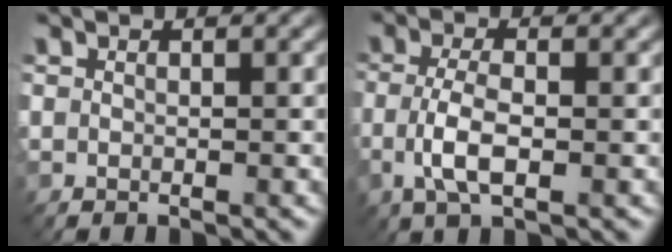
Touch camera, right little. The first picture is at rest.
{"total": 3.7, "force": [-1.0, 1.3, 3.4], "torque": [-0.076, -0.002, -0.023]}